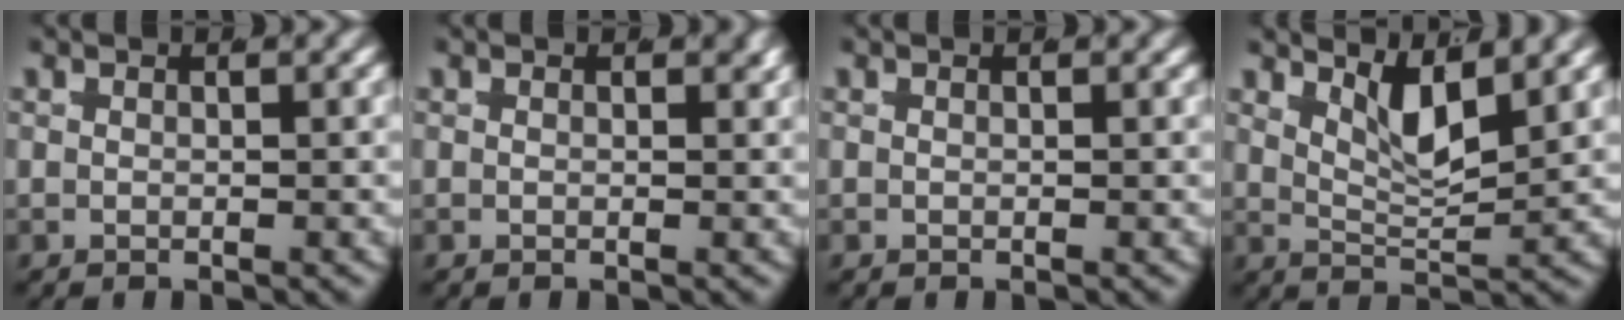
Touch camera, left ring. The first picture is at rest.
{"total": 0.5, "force": [0.3, 0.2, 0.4], "torque": [-0.001, -0.004, 0.005]}
{"total": 0.0}
{"total": 4.6, "force": [2.3, 2.2, 3.3], "torque": [-0.058, -0.012, 0.034]}